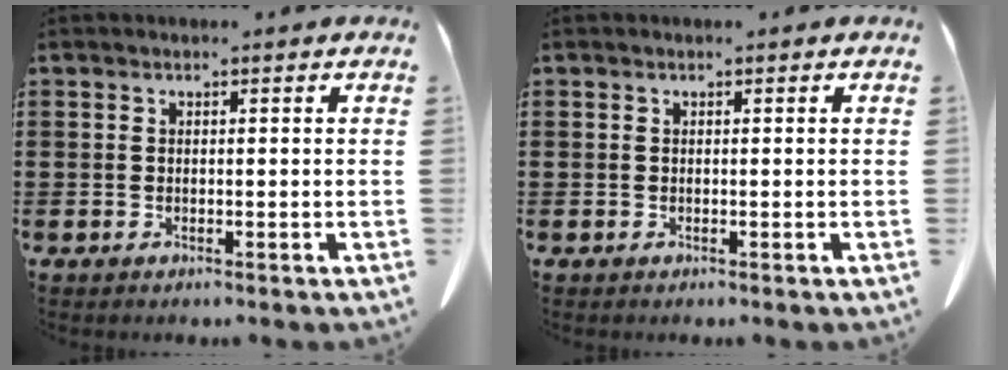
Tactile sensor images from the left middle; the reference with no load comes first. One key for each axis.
{"total": 0.0}